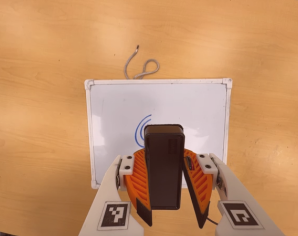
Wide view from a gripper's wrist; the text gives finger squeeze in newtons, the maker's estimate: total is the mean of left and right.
{"total": 9.8, "left": 9.1, "right": 10.5}